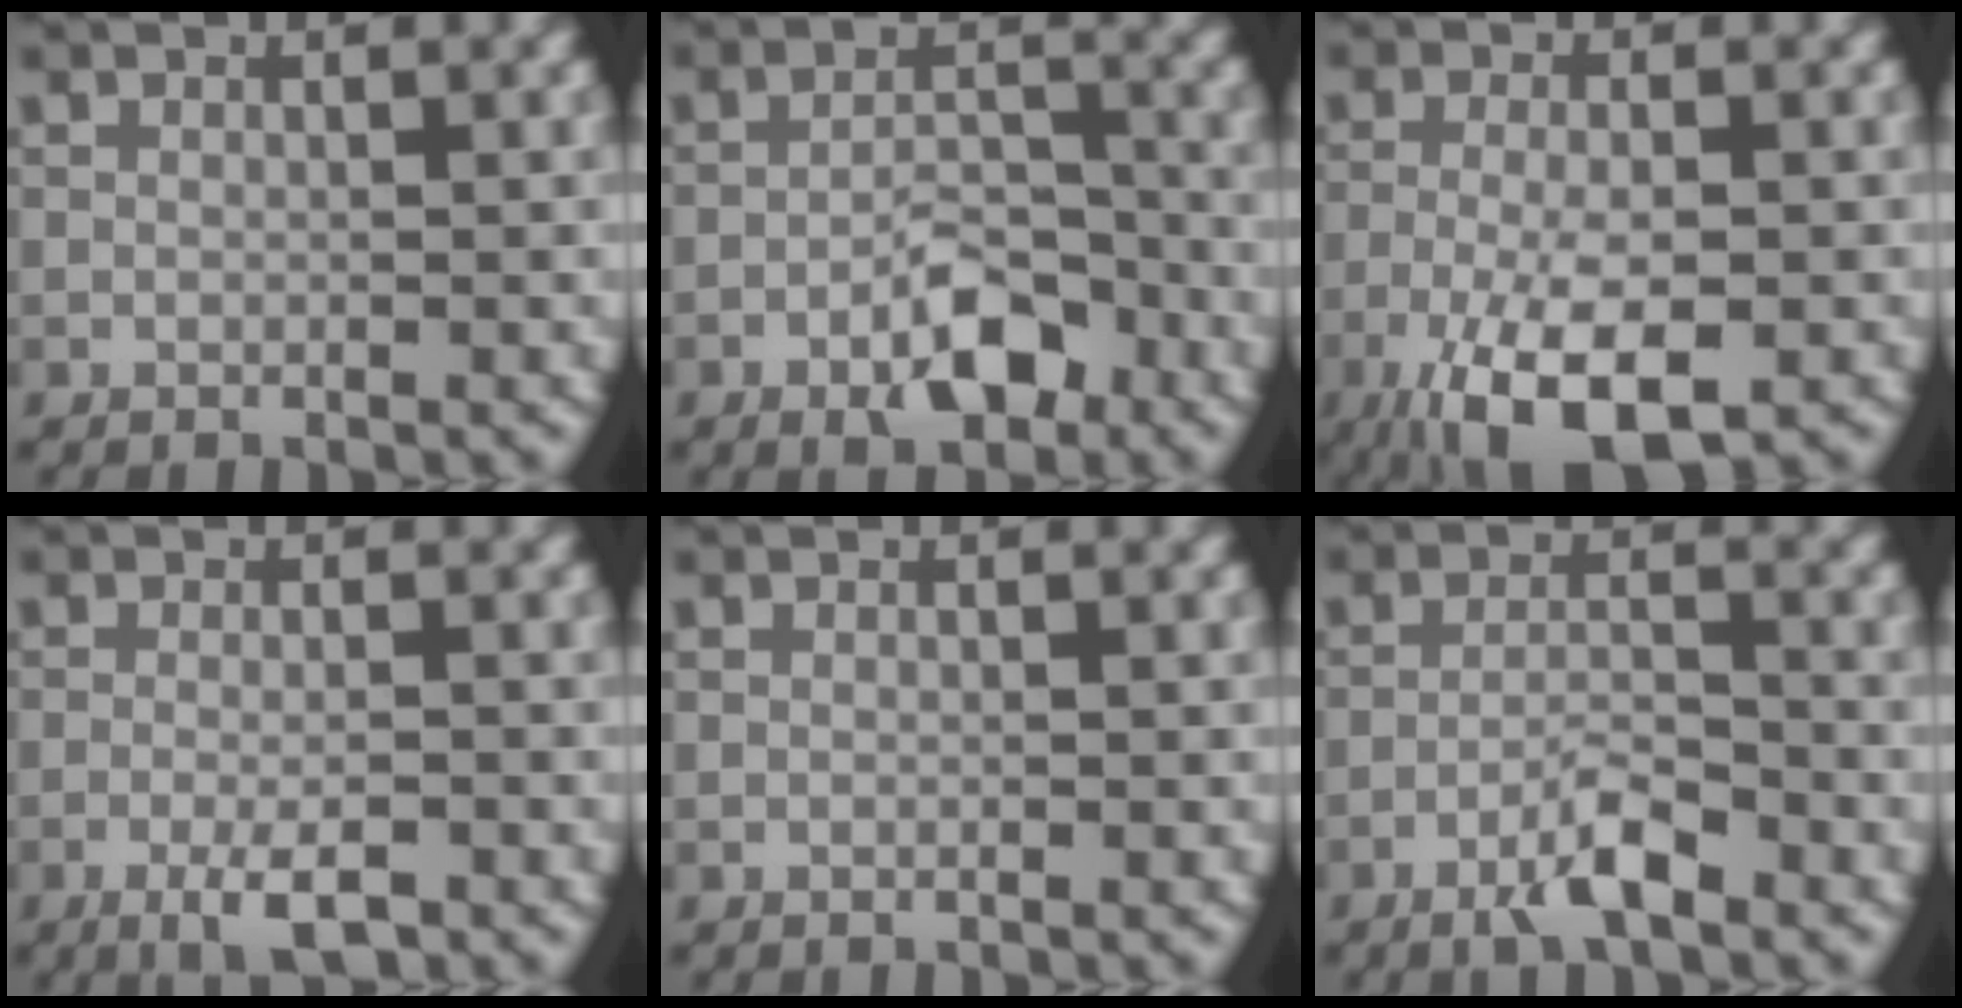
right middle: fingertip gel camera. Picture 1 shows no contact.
{"total": 5.1, "force": [-2.9, 2.1, 3.6], "torque": [-0.052, 0.006, -0.049]}
{"total": 7.7, "force": [-3.9, 2.7, 6.0], "torque": [-0.121, -0.010, -0.070]}
{"total": 3.5, "force": [-1.9, 0.8, 2.8], "torque": [-0.057, -0.002, -0.036]}
{"total": 0.0}
{"total": 3.6, "force": [-2.5, 0.7, 2.5], "torque": [-0.050, 0.007, -0.051]}